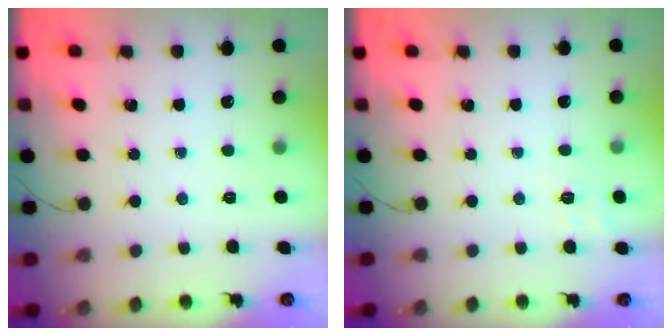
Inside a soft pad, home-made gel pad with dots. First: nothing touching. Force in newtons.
{"total": 5.4, "press": 5.1, "slide": 1.7}